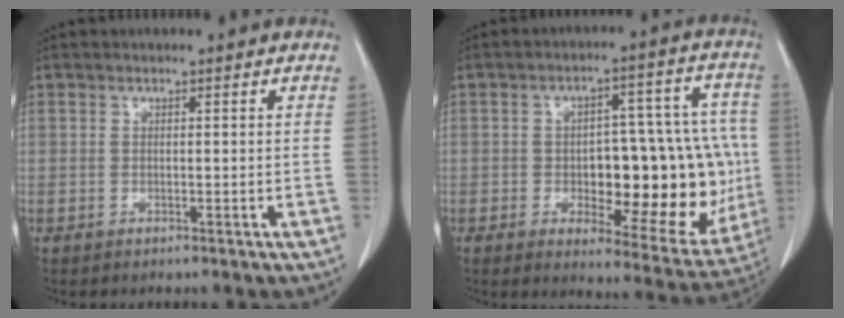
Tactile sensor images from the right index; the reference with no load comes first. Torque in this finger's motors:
{"motor_torque": [1.36, -0.78, 0.35, 0.08]}